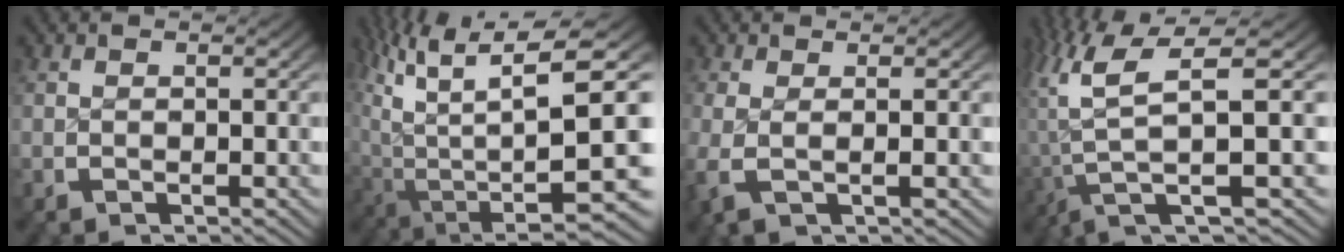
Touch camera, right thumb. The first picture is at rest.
{"total": 14.9, "force": [-0.5, 7.8, 12.7], "torque": [-0.198, -0.034, 0.022]}
{"total": 2.6, "force": [0.1, 0.9, 2.4], "torque": [-0.066, -0.010, 0.009]}
{"total": 8.2, "force": [-0.2, 3.2, 7.6], "torque": [-0.157, -0.022, 0.004]}